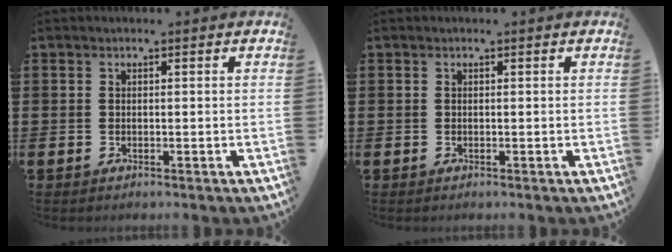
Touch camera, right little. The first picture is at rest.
{"total": 0.0}